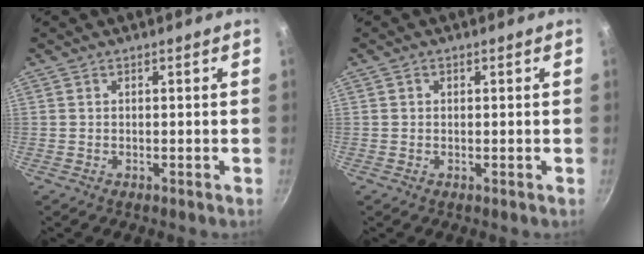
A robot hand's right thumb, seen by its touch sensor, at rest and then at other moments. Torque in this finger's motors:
{"motor_torque": [-0.40, 0.22, -0.08, 0.20, 0.05]}